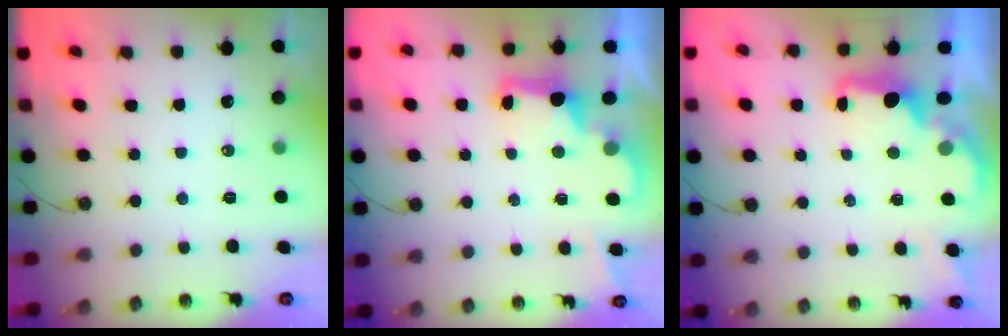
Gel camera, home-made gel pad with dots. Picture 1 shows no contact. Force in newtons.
{"total": 2.9, "press": 2.9, "slide": 0.6}
{"total": 2.0, "press": 1.8, "slide": 0.8}